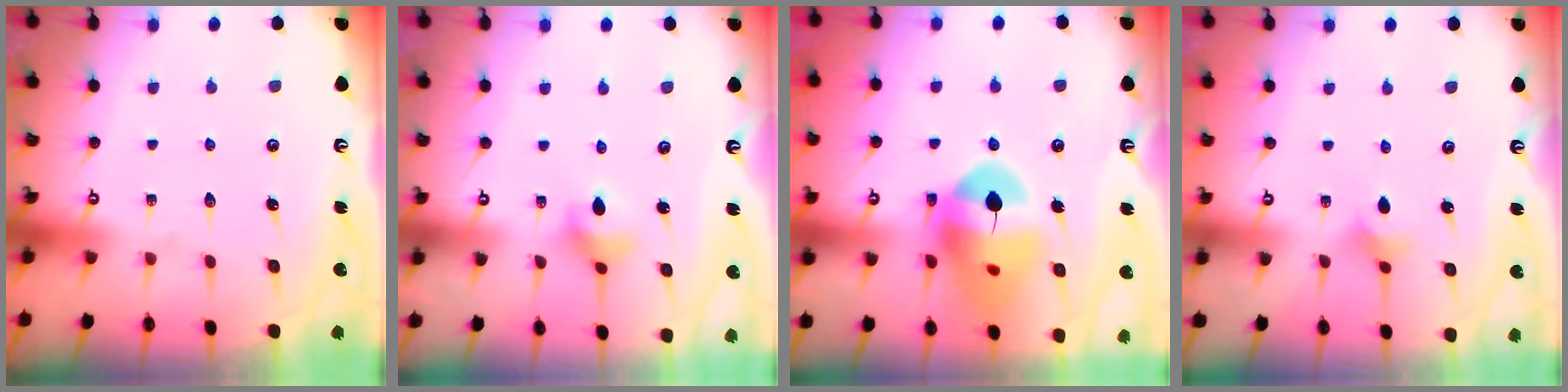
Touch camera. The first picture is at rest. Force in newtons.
{"total": 5.7, "press": 5.4, "slide": 1.8}
{"total": 17.0, "press": 16.9, "slide": 2.2}
{"total": 2.6, "press": 2.6, "slide": 0.5}